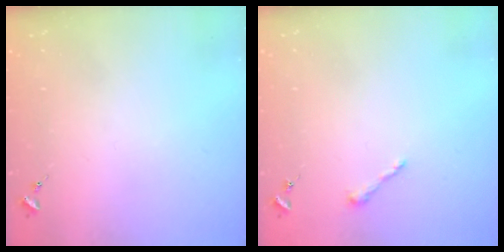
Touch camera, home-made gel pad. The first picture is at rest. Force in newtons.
{"total": 4.3, "press": 4.3, "slide": 0.5}